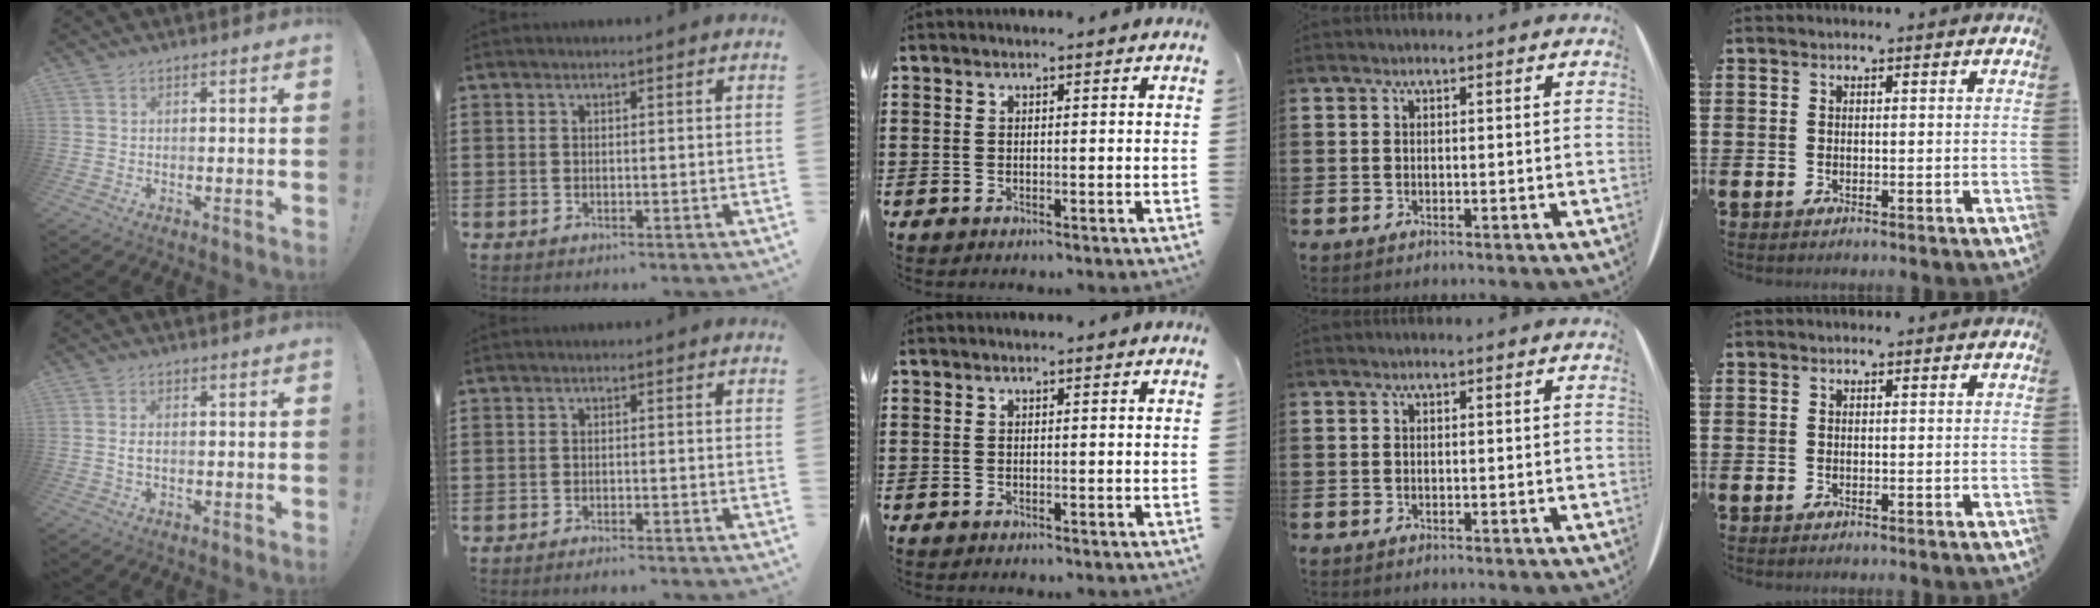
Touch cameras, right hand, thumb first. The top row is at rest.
{"thumb": {"total": 2.1, "force": [0.1, 1.2, 1.7], "torque": [-0.025, 0.002, -0.001]}, "index": {"total": 1.2, "force": [-1.1, -0.1, 0.2], "torque": [-0.007, 0.000, -0.022]}}